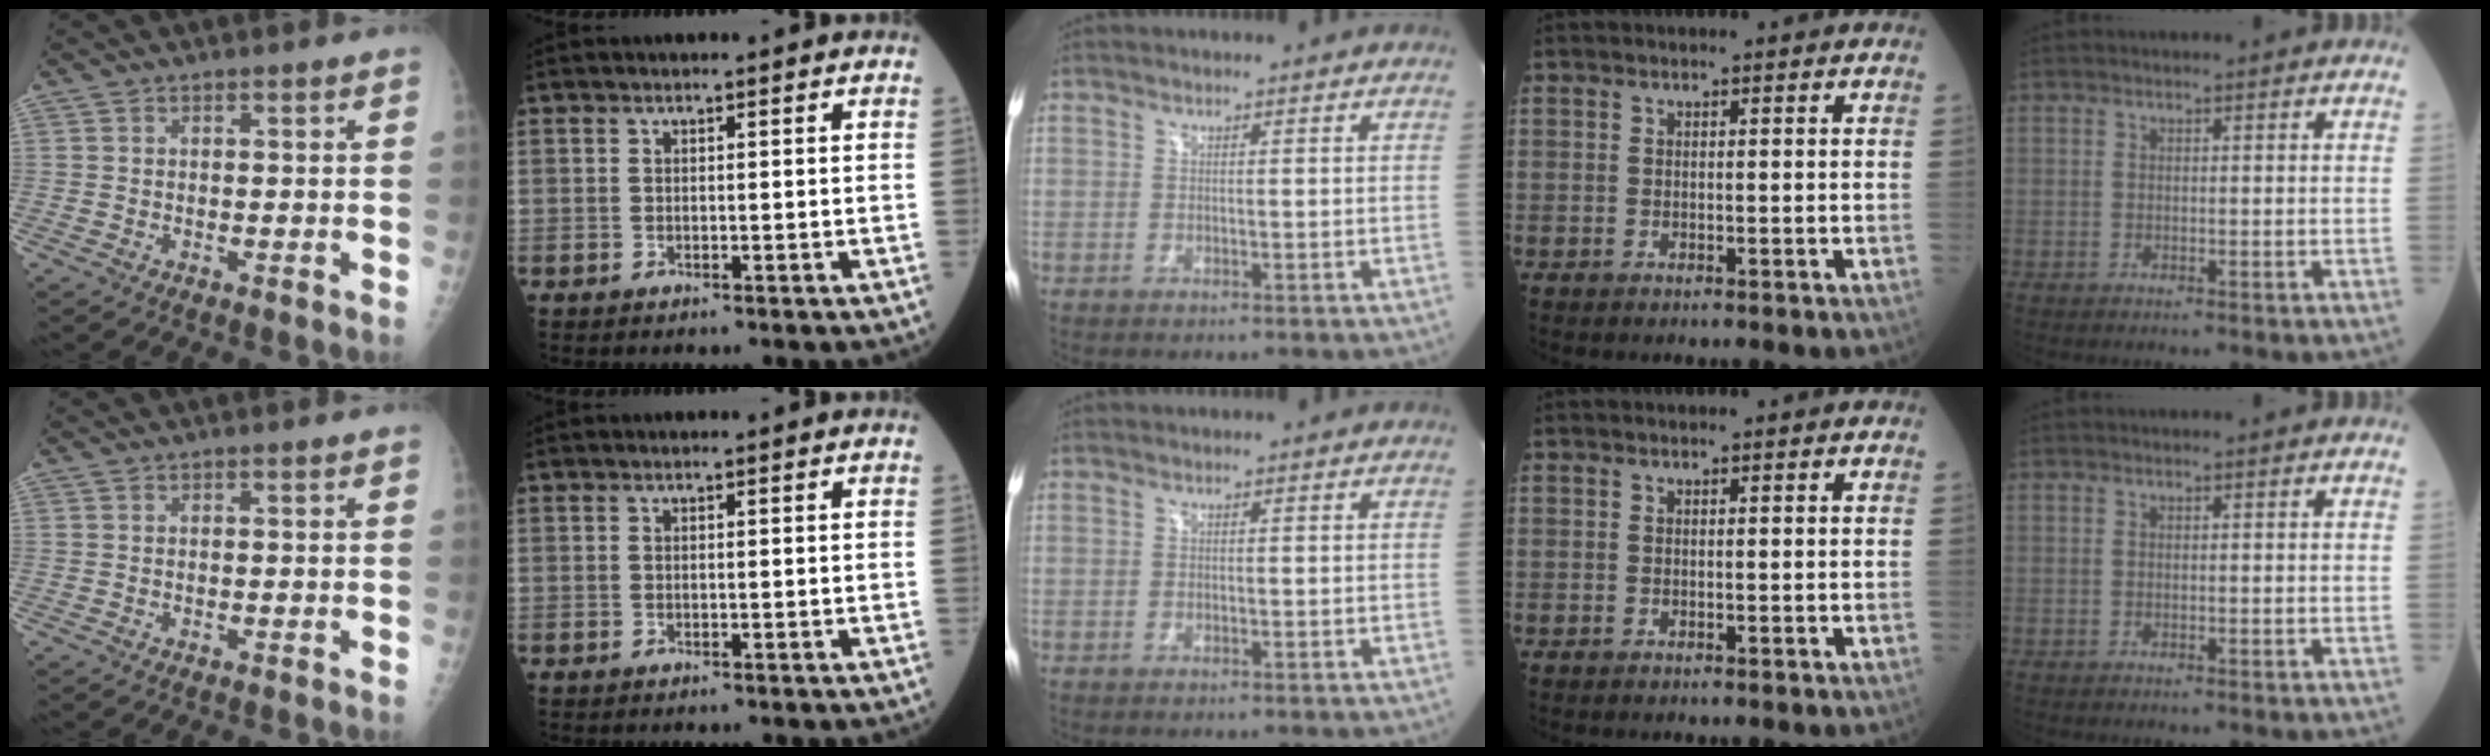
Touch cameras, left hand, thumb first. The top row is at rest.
{}